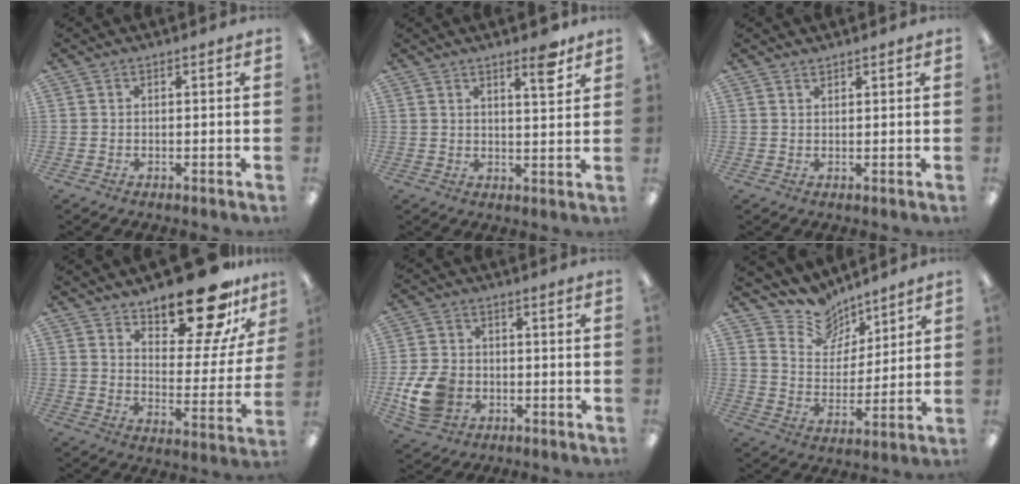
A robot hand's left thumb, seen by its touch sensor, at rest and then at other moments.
{"total": 6.2, "force": [4.4, 1.3, 4.2], "torque": [-0.047, -0.027, 0.065]}
{"total": 1.1, "force": [1.1, 0.2, 0.0], "torque": [-0.002, -0.002, 0.022]}
{"total": 19.9, "force": [15.8, 6.8, 9.9], "torque": [-0.140, -0.112, 0.266]}
{"total": 10.2, "force": [-2.7, 7.8, 5.9], "torque": [-0.134, 0.009, -0.048]}
{"total": 11.4, "force": [9.7, 5.8, 1.7], "torque": [-0.043, -0.076, 0.183]}